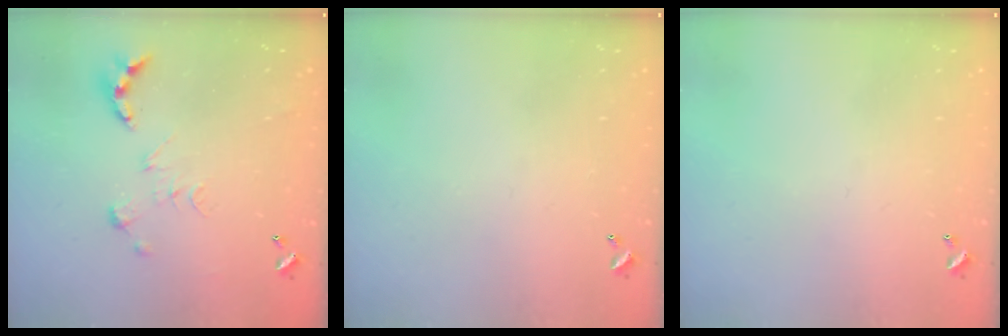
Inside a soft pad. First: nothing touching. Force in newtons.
{"total": 0.0}
{"total": 0.0}